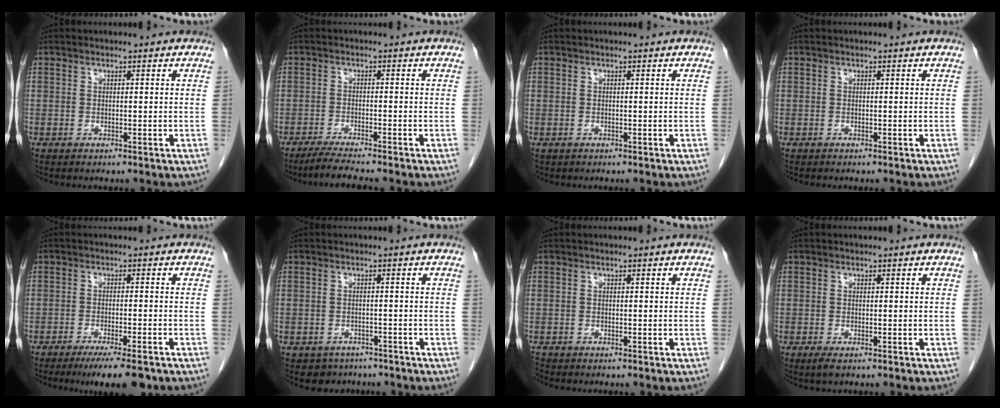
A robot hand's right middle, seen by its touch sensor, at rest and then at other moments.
{"total": 5.1, "force": [-4.4, -0.4, 2.5], "torque": [-0.044, -0.017, -0.075]}
{"total": 0.0}
{"total": 0.0}
{"total": 8.3, "force": [-6.4, 1.0, 5.3], "torque": [-0.068, -0.015, -0.093]}
{"total": 3.7, "force": [-2.8, 2.4, 0.0], "torque": [-0.002, 0.008, -0.038]}
{"total": 0.6, "force": [-0.6, 0.1, 0.0], "torque": [-0.004, -0.002, -0.014]}
{"total": 1.4, "force": [-0.9, 0.4, 1.0], "torque": [-0.022, -0.004, -0.012]}